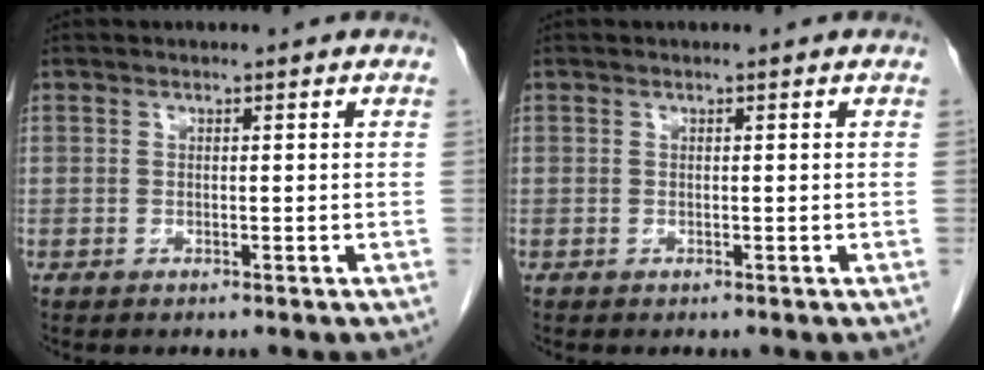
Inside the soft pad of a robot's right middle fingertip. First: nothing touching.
{"total": 0.0}